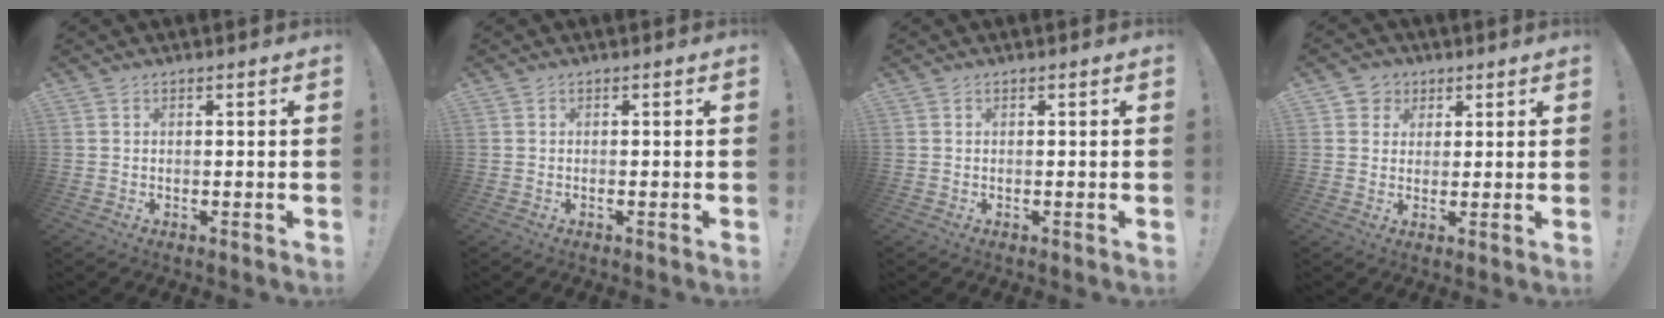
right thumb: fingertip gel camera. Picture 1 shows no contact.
{"total": 0.0}
{"total": 0.0}
{"total": 4.6, "force": [1.6, 4.3, 0.7], "torque": [-0.006, -0.007, 0.027]}